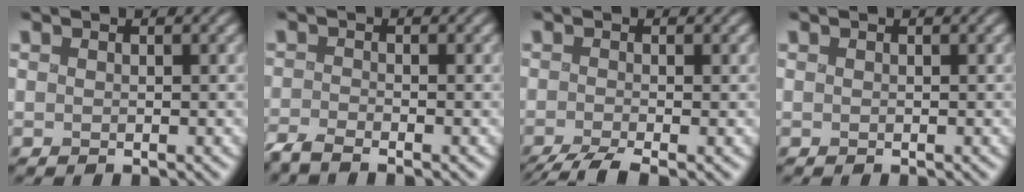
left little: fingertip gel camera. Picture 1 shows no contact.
{"total": 2.5, "force": [-2.3, 0.0, 1.0], "torque": [-0.016, -0.009, -0.051]}
{"total": 3.0, "force": [-2.3, 0.5, 1.9], "torque": [-0.028, -0.008, -0.051]}
{"total": 0.0}